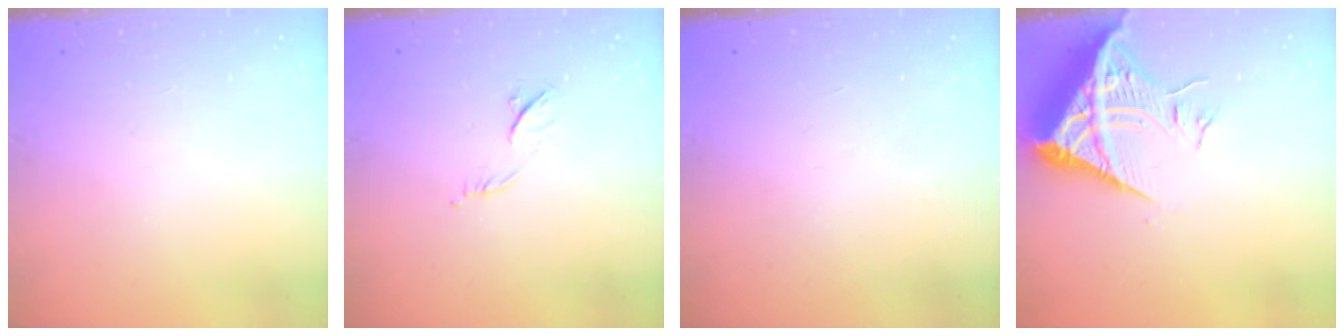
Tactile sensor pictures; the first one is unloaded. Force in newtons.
{"total": 6.2, "press": 6.1, "slide": 1.1}
{"total": 1.5, "press": 1.5, "slide": 0.1}
{"total": 10.3, "press": 10.3, "slide": 1.2}